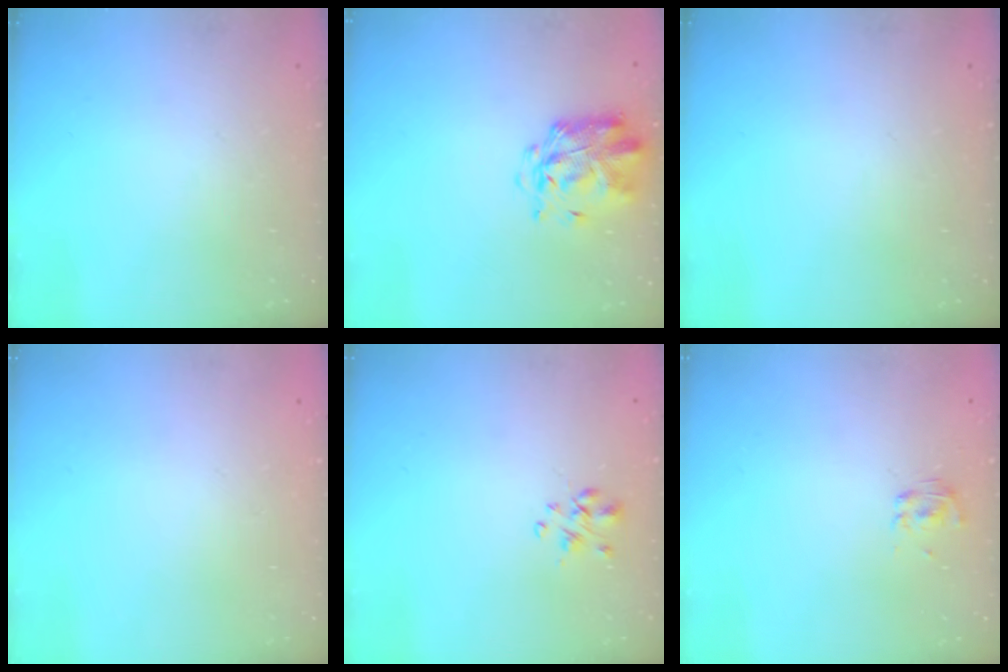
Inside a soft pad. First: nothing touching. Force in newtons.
{"total": 2.9, "press": 2.8, "slide": 0.8}
{"total": 0.0}
{"total": 1.7, "press": 1.7, "slide": 0.2}
{"total": 2.5, "press": 2.4, "slide": 0.5}
{"total": 2.7, "press": 2.4, "slide": 1.2}